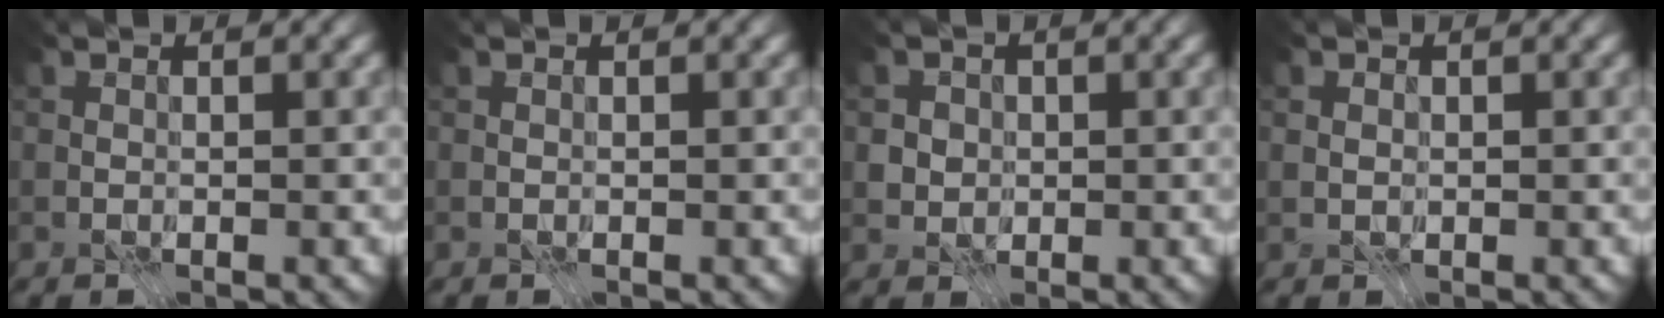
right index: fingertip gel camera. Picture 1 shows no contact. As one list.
[{"total": 0.0}, {"total": 2.4, "force": [0.1, 2.3, 0.8], "torque": [-0.012, 0.003, 0.003]}, {"total": 0.6, "force": [0.0, 0.6, 0.2], "torque": [-0.006, -0.001, -0.001]}]